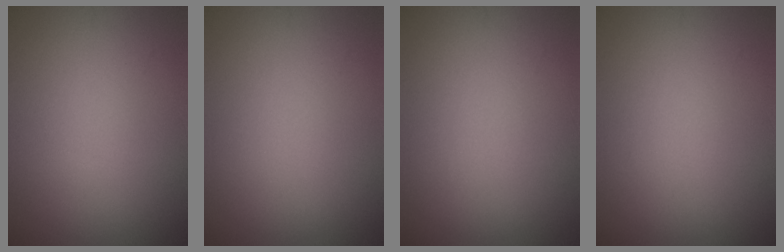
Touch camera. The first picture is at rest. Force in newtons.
{"total": 0.0}
{"total": 0.0}
{"total": 0.0}